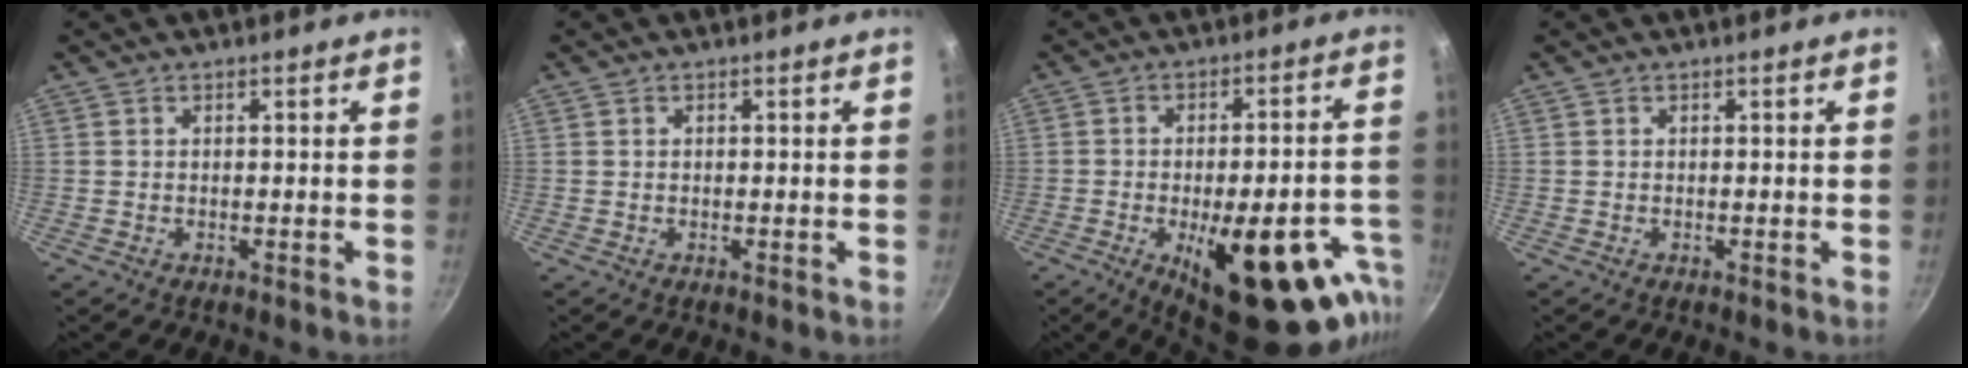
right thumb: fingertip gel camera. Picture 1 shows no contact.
{"total": 0.0}
{"total": 26.1, "force": [-11.2, 10.8, 21.0], "torque": [-0.217, 0.033, -0.142]}
{"total": 0.0}